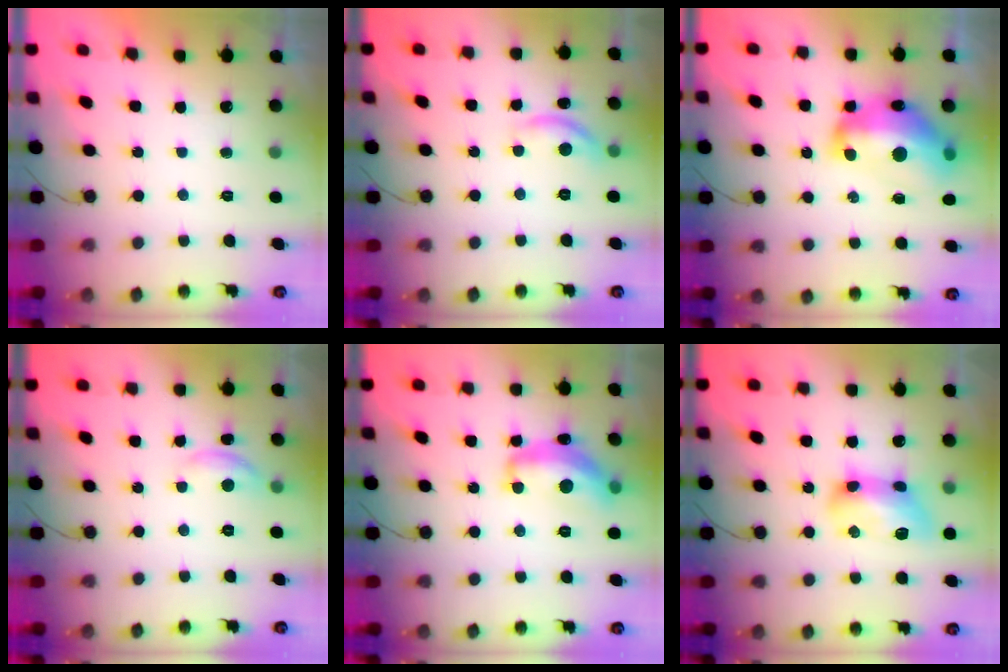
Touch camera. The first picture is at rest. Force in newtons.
{"total": 9.8, "press": 9.8, "slide": 0.5}
{"total": 19.3, "press": 19.0, "slide": 3.1}
{"total": 6.5, "press": 6.5, "slide": 0.3}
{"total": 15.3, "press": 15.2, "slide": 0.8}
{"total": 13.4, "press": 13.4, "slide": 0.7}